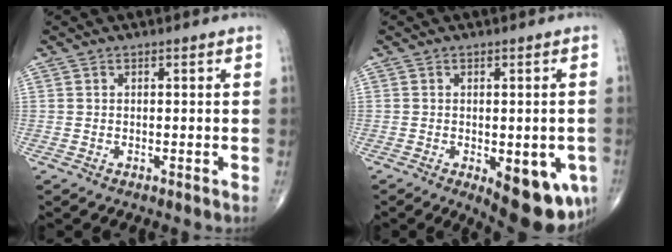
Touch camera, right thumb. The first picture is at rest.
{"total": 12.6, "force": [-4.4, 5.5, 10.5], "torque": [-0.112, -0.009, -0.044]}